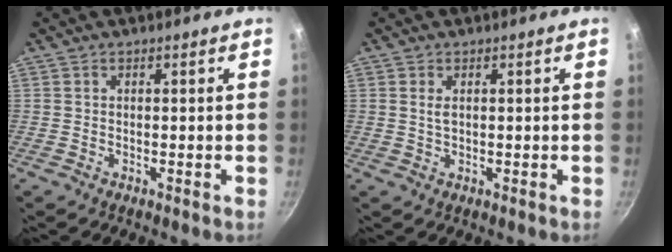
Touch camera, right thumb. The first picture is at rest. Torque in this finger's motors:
{"motor_torque": [-0.26, 0.18, -0.32, 0.07, -0.07]}